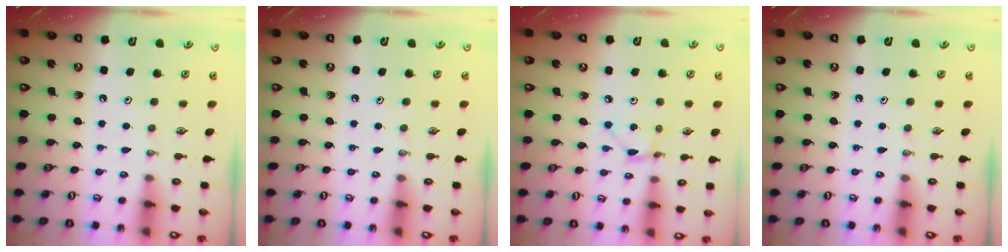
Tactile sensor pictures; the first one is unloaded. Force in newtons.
{"total": 0.0}
{"total": 2.7, "press": 2.7, "slide": 0.2}
{"total": 0.0}